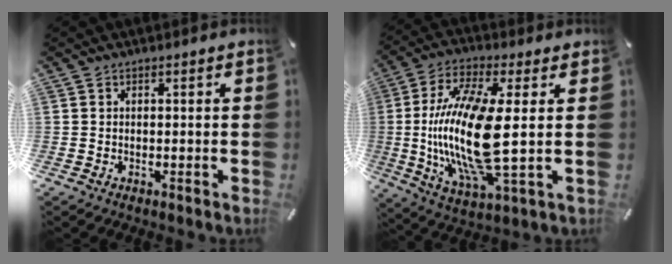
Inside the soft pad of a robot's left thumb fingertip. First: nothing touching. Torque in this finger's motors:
{"motor_torque": [0.66, 1.16, 2.77, 0.00, 0.40]}